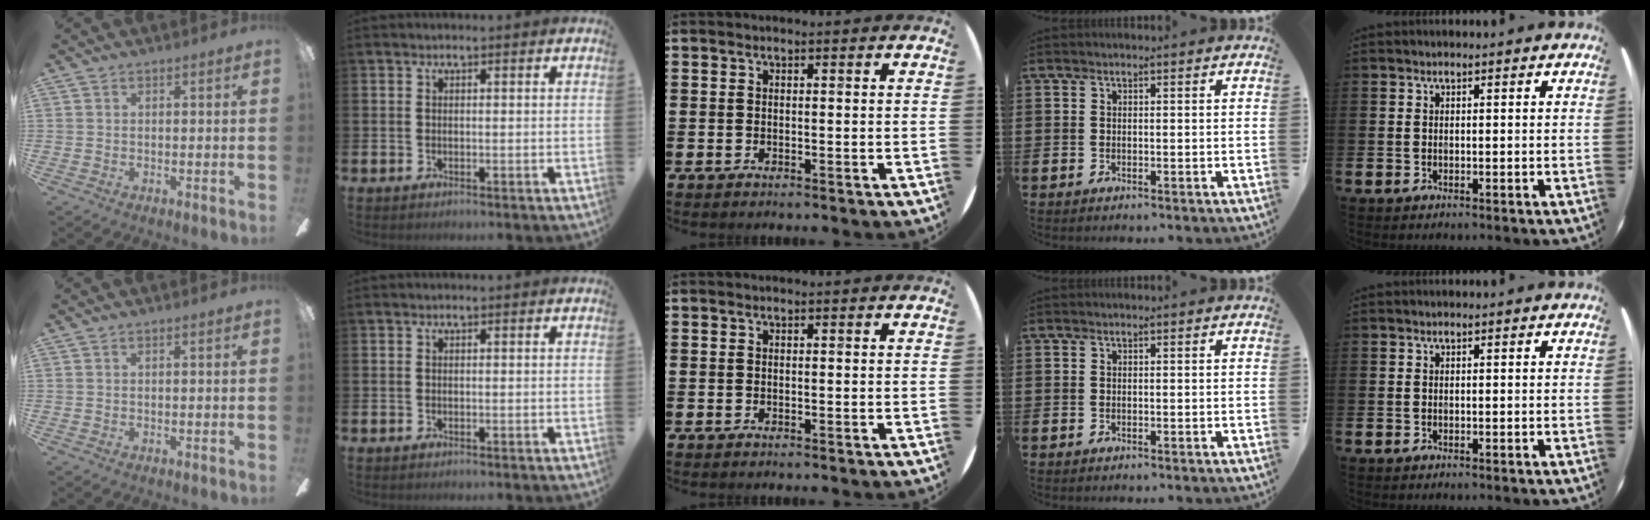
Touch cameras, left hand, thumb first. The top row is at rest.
{}